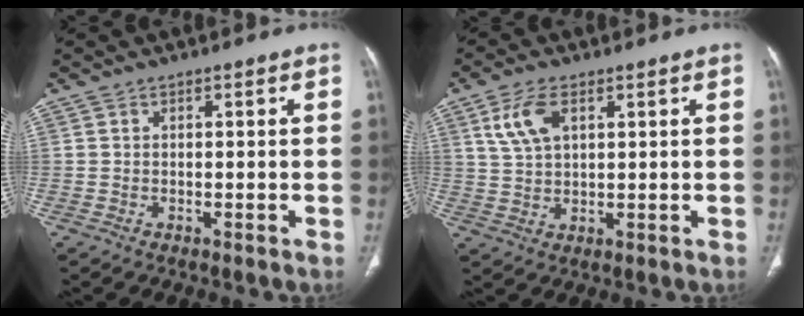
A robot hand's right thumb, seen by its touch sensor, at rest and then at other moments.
{"total": 6.8, "force": [2.9, 3.5, 5.0], "torque": [-0.104, -0.004, 0.063]}